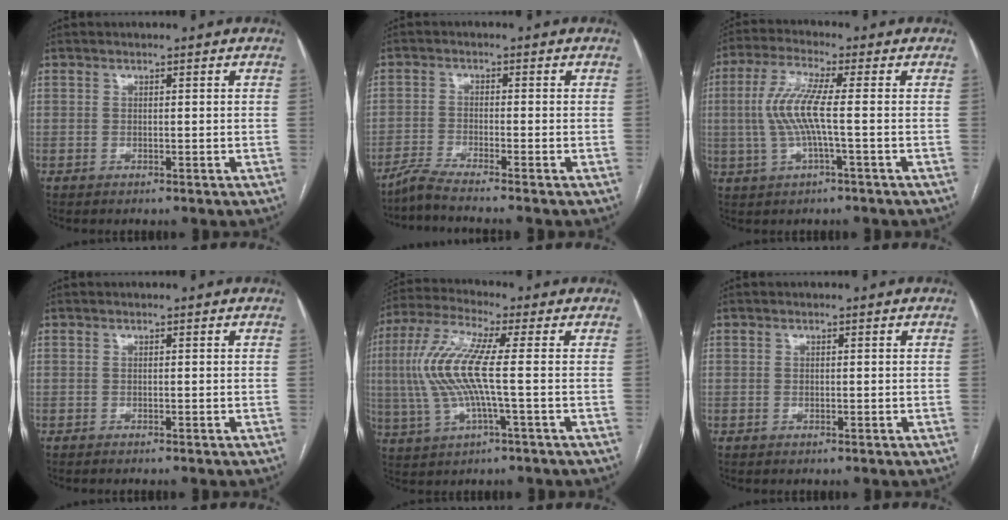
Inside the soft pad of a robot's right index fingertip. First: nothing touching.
{"total": 4.7, "force": [-4.1, -1.4, 1.8], "torque": [-0.038, -0.016, -0.078]}
{"total": 7.7, "force": [-0.2, 0.6, 7.7], "torque": [-0.169, 0.012, -0.009]}
{"total": 0.9, "force": [-0.8, -0.1, 0.4], "torque": [-0.001, 0.001, -0.010]}
{"total": 11.1, "force": [0.0, 1.3, 11.1], "torque": [-0.255, 0.017, -0.004]}
{"total": 0.0}